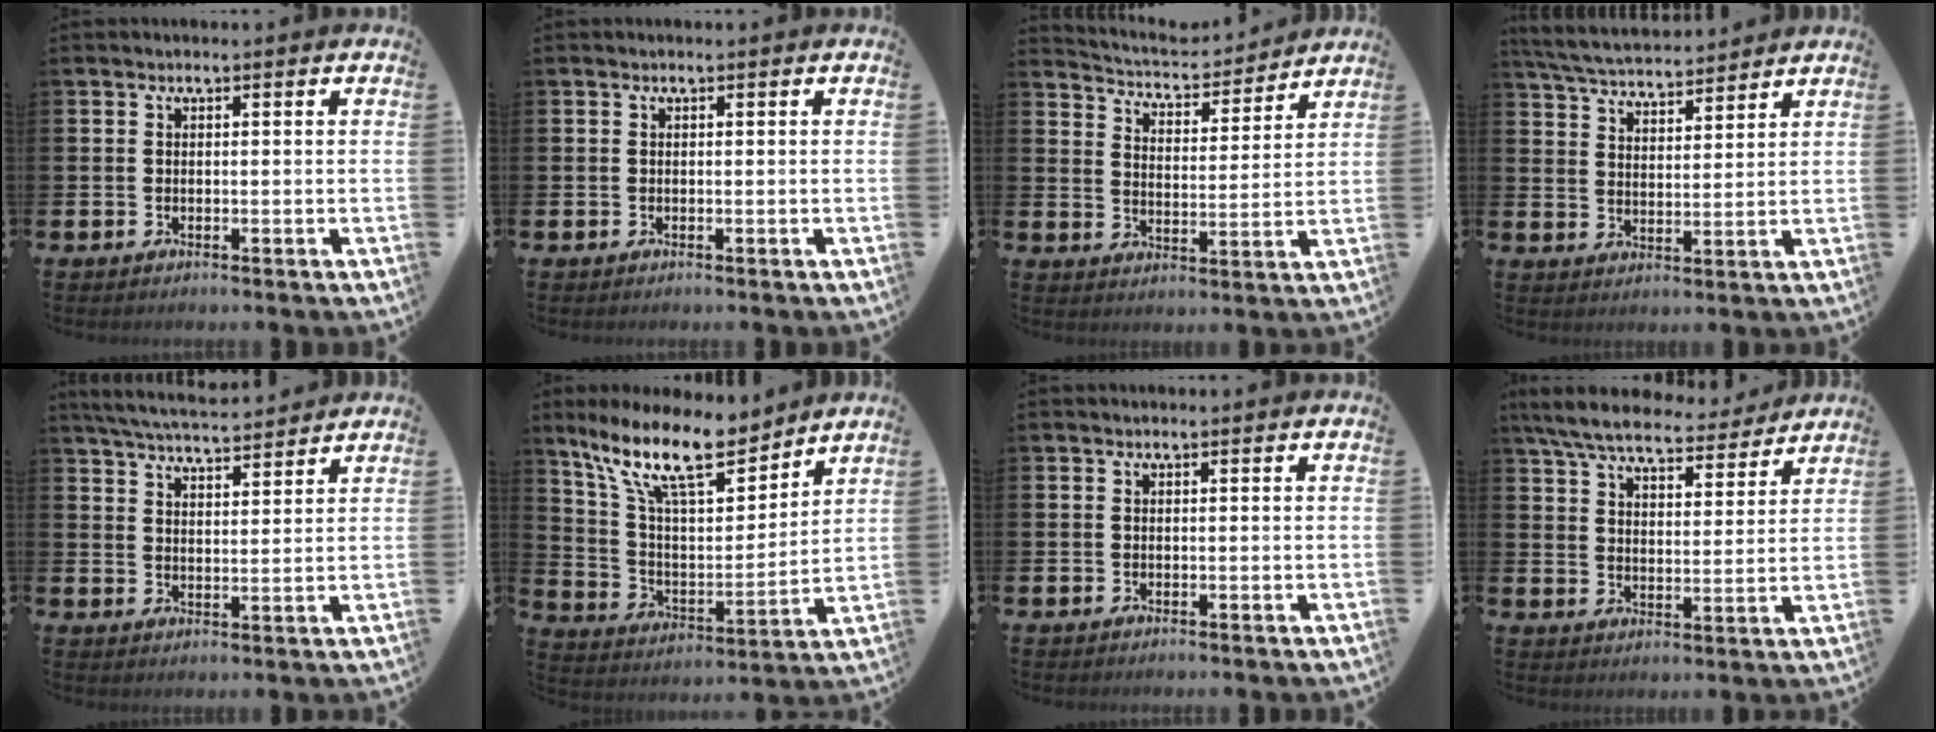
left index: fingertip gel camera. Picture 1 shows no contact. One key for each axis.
{"total": 0.0}
{"total": 5.3, "fx": 5.1, "fy": 1.1, "fz": 0.3, "tx": -0.027, "ty": -0.043, "tz": 0.086}
{"total": 5.6, "fx": 5.5, "fy": 0.7, "fz": 0.9, "tx": -0.040, "ty": -0.030, "tz": 0.099}
{"total": 5.5, "fx": 5.4, "fy": 0.3, "fz": 0.9, "tx": -0.039, "ty": -0.028, "tz": 0.098}
{"total": 14.0, "fx": 10.9, "fy": 4.3, "fz": 7.6, "tx": -0.173, "ty": -0.055, "tz": 0.192}
{"total": 0.0}
{"total": 7.7, "fx": 7.1, "fy": 1.6, "fz": 2.7, "tx": -0.083, "ty": -0.035, "tz": 0.125}